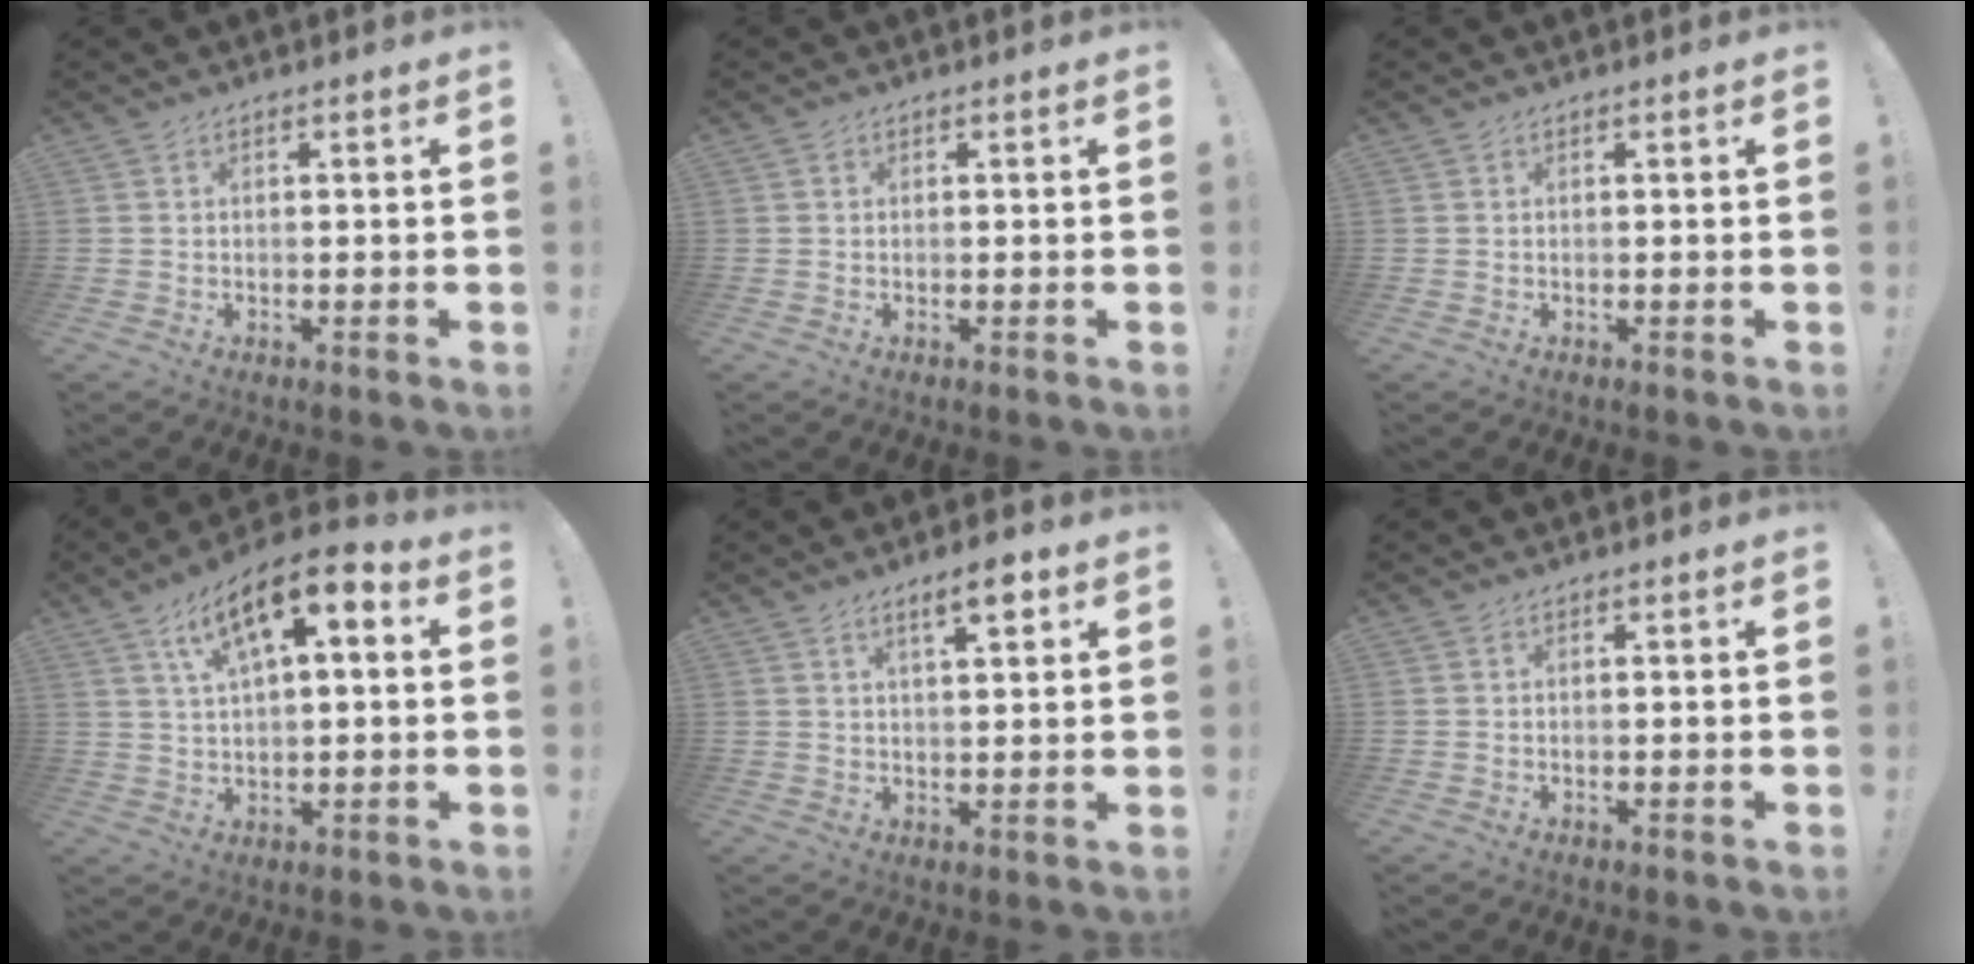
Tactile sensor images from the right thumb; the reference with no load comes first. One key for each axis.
{"total": 0.6, "fx": 0.3, "fy": 0.5, "fz": 0.0, "tx": -0.002, "ty": 0.002, "tz": 0.006}
{"total": 0.0}
{"total": 12.6, "fx": 5.8, "fy": 4.2, "fz": 10.3, "tx": -0.171, "ty": -0.021, "tz": 0.099}
{"total": 5.5, "fx": 3.2, "fy": 1.3, "fz": 4.3, "tx": -0.062, "ty": -0.012, "tz": 0.050}
{"total": 0.0}